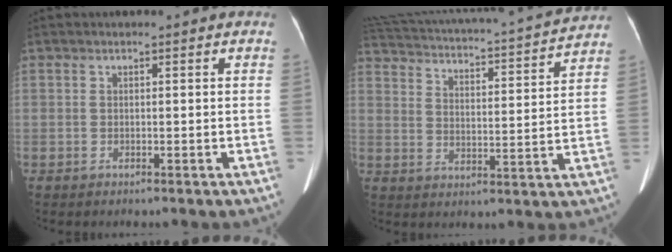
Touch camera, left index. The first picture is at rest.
{"total": 17.7, "force": [15.7, 1.6, 7.9], "torque": [-0.145, -0.003, 0.219]}